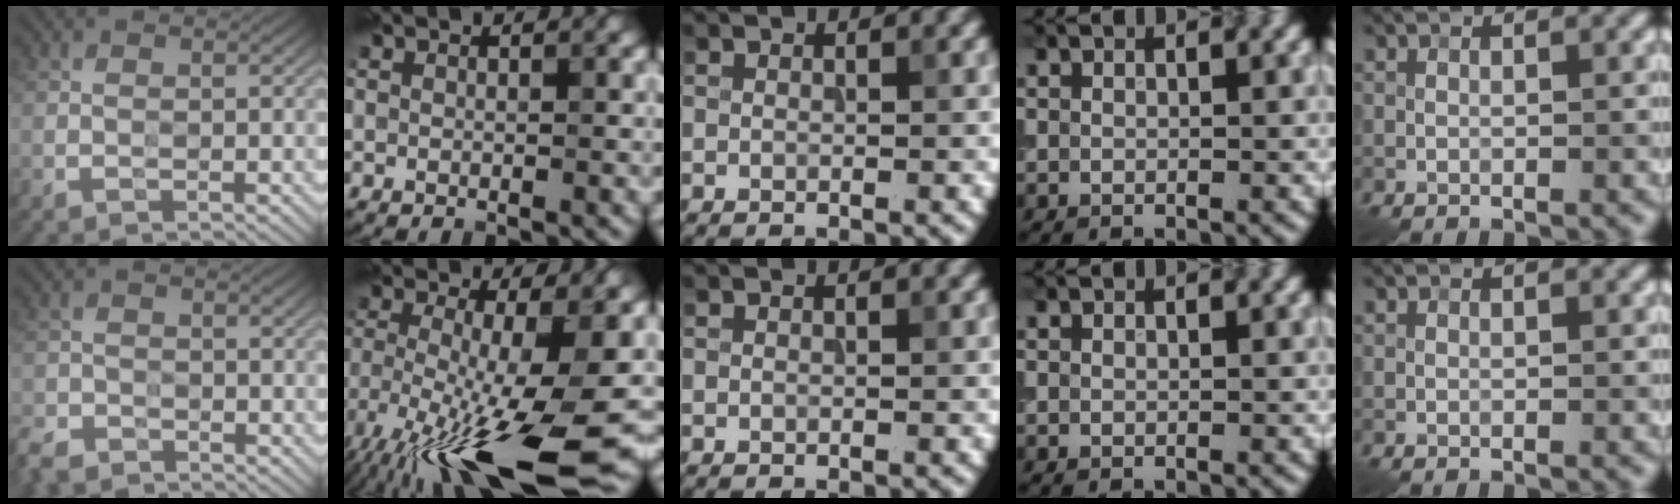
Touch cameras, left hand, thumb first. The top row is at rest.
{"thumb": {"total": 3.4, "force": [-3.2, 1.2, 0.5], "torque": [-0.010, -0.007, -0.072]}, "index": {"total": 15.4, "force": [-6.3, 3.8, 13.5], "torque": [-0.242, -0.026, -0.107]}}